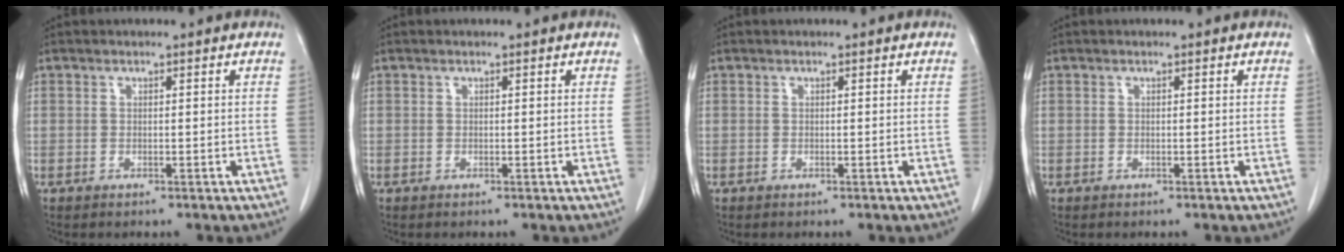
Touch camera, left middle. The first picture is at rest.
{"total": 0.0}
{"total": 0.0}
{"total": 0.0}